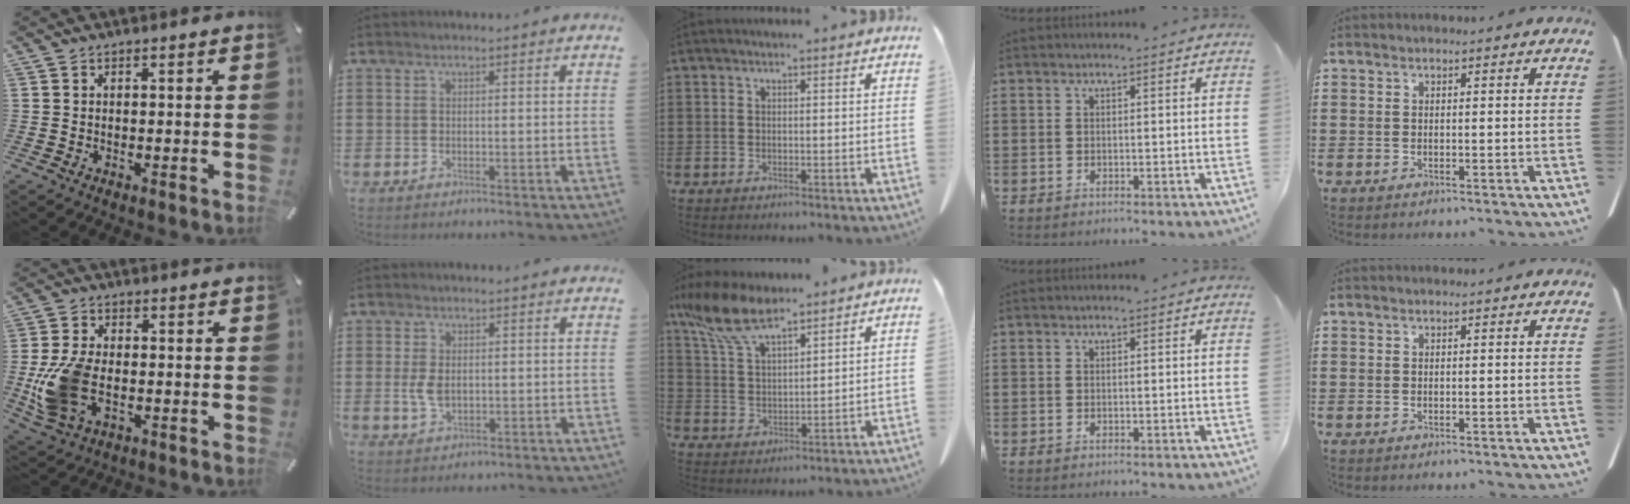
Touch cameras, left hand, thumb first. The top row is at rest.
{"thumb": {"total": 11.9, "force": [-2.6, 7.6, 8.8], "torque": [-0.205, -0.002, -0.044]}, "index": {"total": 3.1, "force": [0.1, 2.0, 2.4], "torque": [-0.064, 0.001, -0.004]}, "middle": {"total": 9.4, "force": [7.0, 3.0, 5.6], "torque": [-0.142, -0.020, 0.128]}}